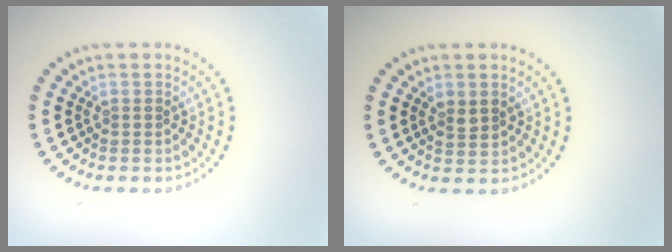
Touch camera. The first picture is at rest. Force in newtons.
{"total": 1.6, "press": 1.5, "slide": 0.4}